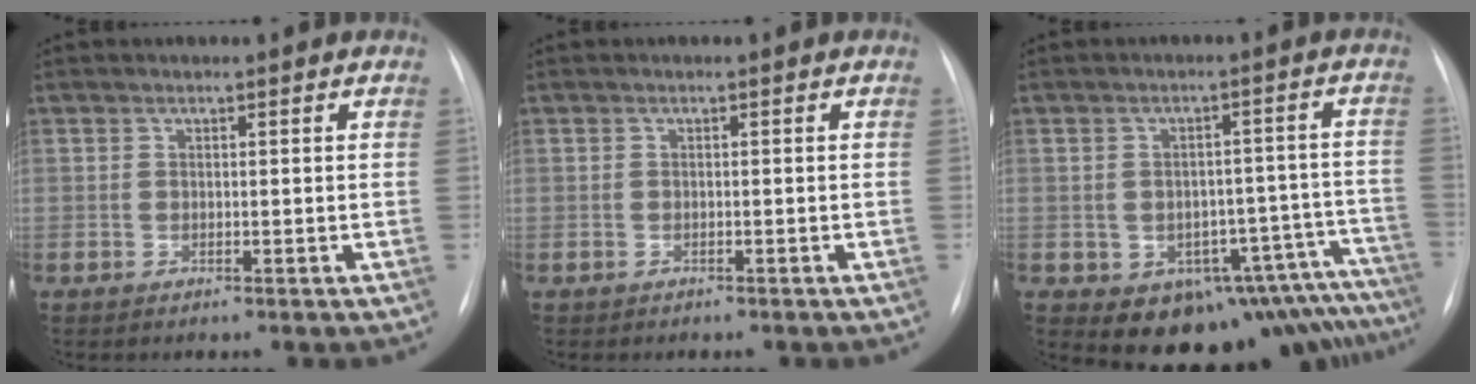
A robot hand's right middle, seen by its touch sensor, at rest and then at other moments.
{"total": 0.6, "force": [-0.4, 0.4, 0.1], "torque": [-0.012, 0.002, -0.006]}
{"total": 13.8, "force": [-10.9, 6.5, 5.4], "torque": [-0.028, 0.054, -0.122]}